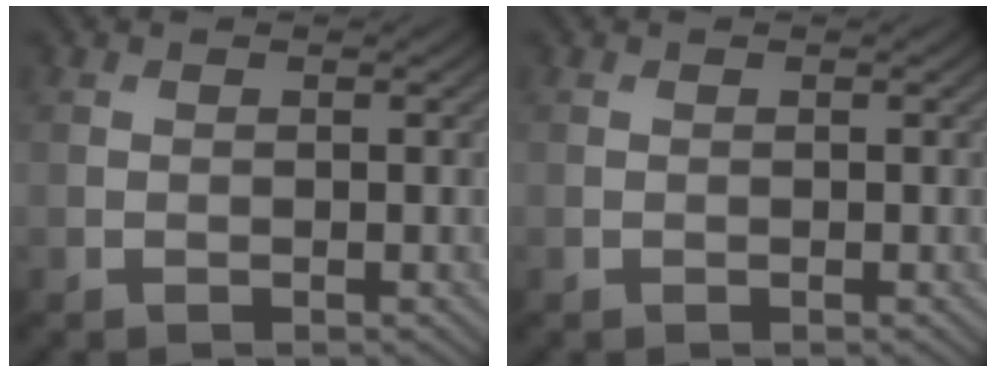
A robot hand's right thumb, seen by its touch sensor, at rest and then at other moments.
{"total": 0.0}